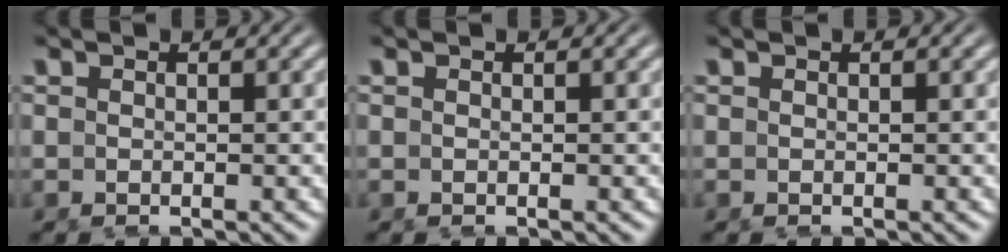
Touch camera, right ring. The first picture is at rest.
{"total": 0.0}
{"total": 0.0}